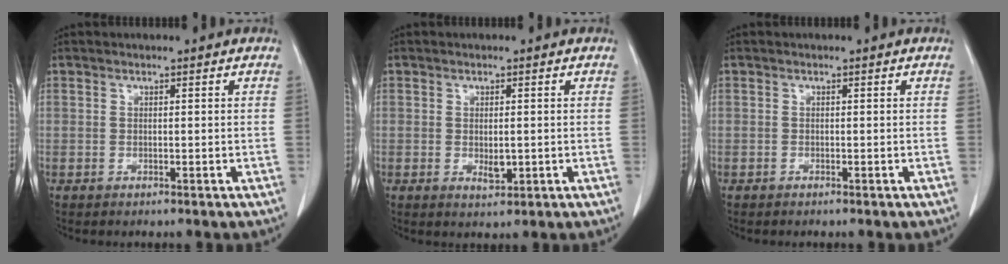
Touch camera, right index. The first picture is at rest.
{"total": 2.2, "force": [-0.2, 0.9, 2.0], "torque": [-0.036, -0.003, 0.004]}
{"total": 0.0}